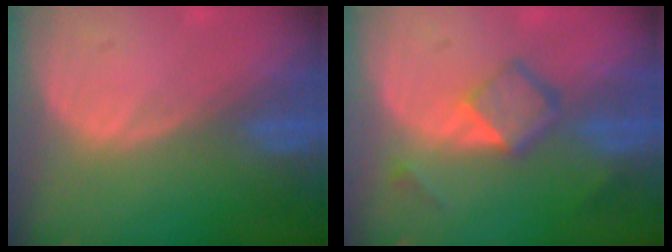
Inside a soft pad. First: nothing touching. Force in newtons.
{"total": 5.0, "press": 4.6, "slide": 1.9}